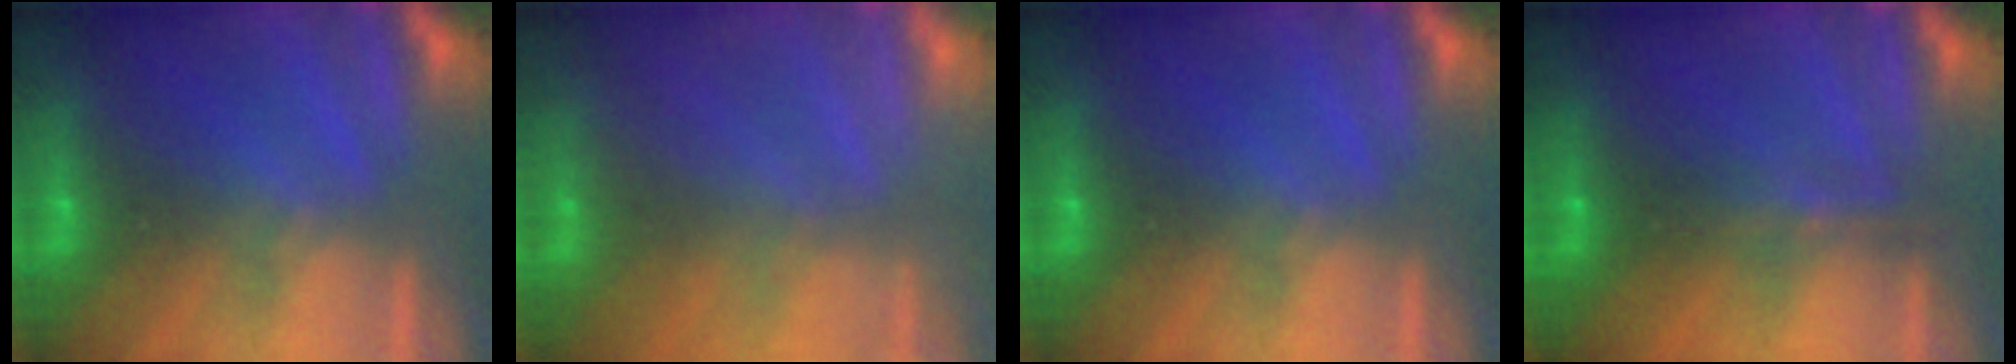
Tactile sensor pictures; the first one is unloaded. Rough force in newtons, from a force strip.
{"total": 2.2}
{"total": 0.0}
{"total": 2.3}